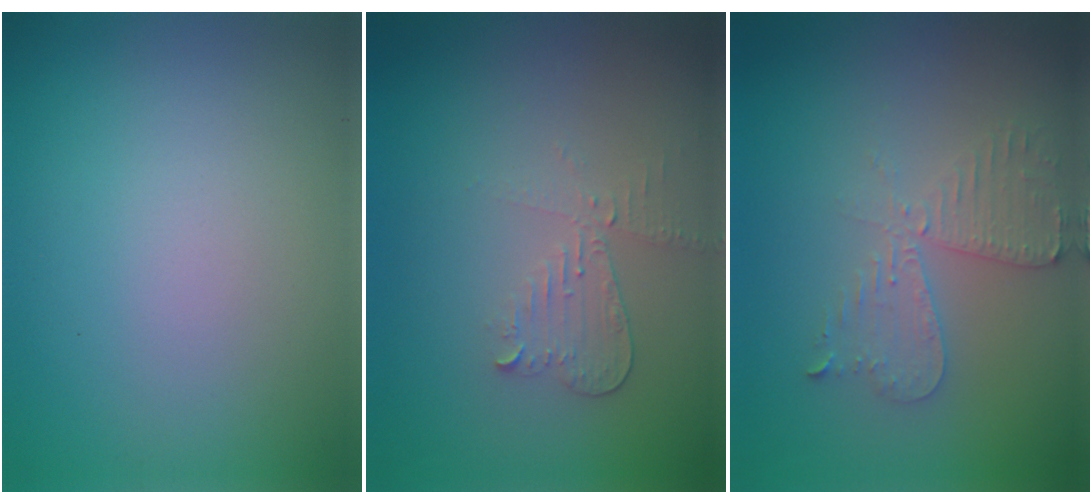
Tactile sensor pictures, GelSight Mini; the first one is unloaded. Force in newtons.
{"total": 2.1, "press": 2.1, "slide": 0.2}
{"total": 3.5, "press": 3.5, "slide": 0.5}